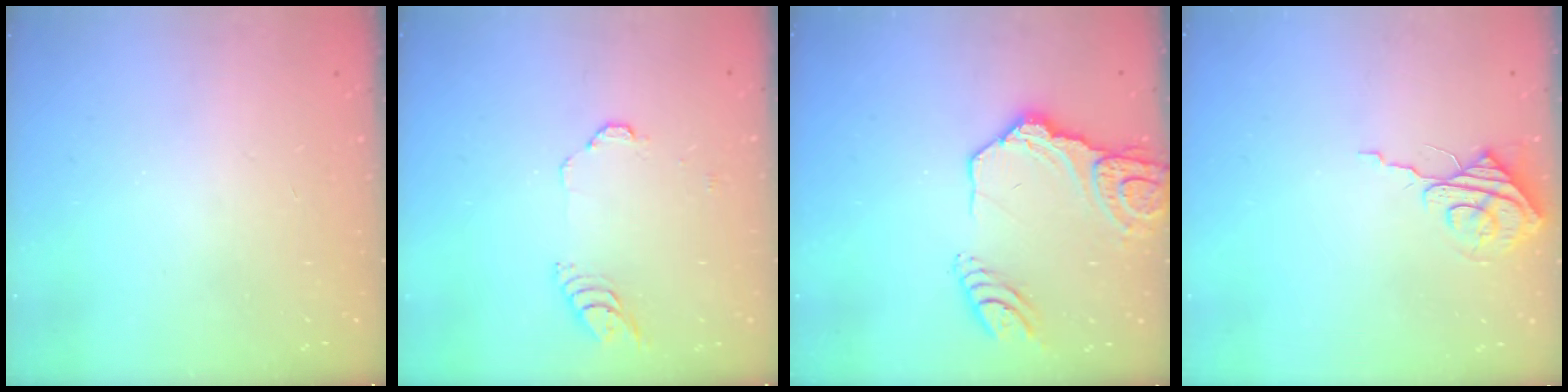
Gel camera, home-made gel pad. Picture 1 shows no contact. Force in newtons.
{"total": 3.9, "press": 3.9, "slide": 0.4}
{"total": 16.5, "press": 16.4, "slide": 1.9}
{"total": 7.7, "press": 7.7, "slide": 0.3}